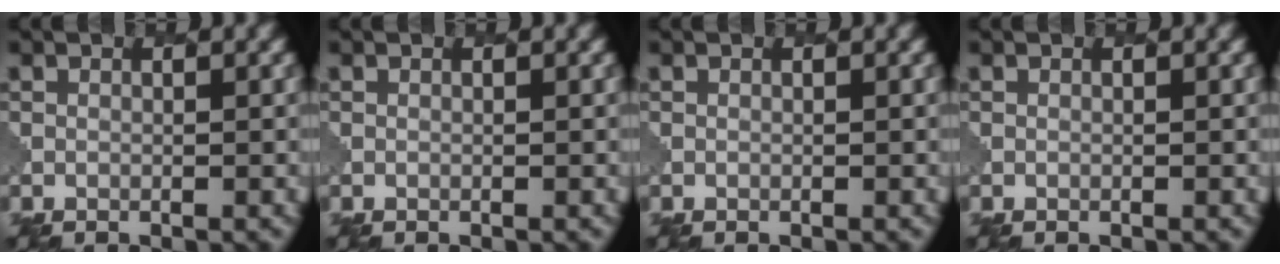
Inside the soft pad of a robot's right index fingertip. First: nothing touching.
{"total": 0.0}
{"total": 0.0}
{"total": 0.0}